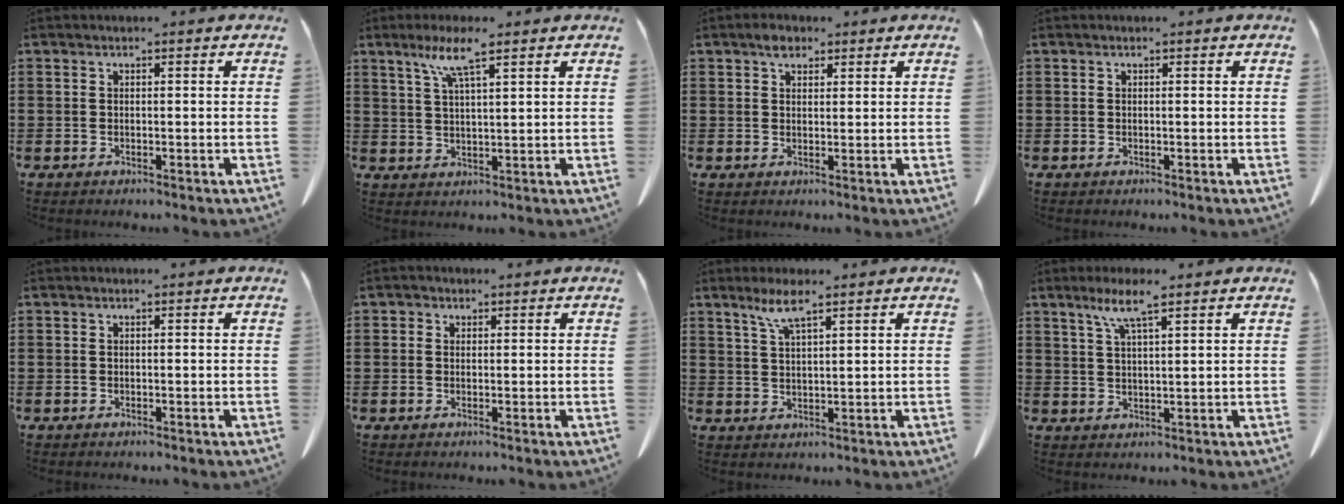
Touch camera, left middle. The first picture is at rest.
{"total": 6.1, "force": [3.9, 0.6, 4.6], "torque": [-0.100, 0.000, 0.068]}
{"total": 2.5, "force": [1.8, 1.3, 1.2], "torque": [-0.020, 0.000, 0.032]}
{"total": 0.0}
{"total": 0.0}
{"total": 0.7, "force": [0.2, 0.7, 0.1], "torque": [-0.005, 0.003, 0.004]}
{"total": 4.7, "force": [3.1, 0.5, 3.5], "torque": [-0.077, 0.002, 0.054]}
{"total": 5.4, "force": [3.6, 0.5, 4.0], "torque": [-0.087, 0.000, 0.063]}